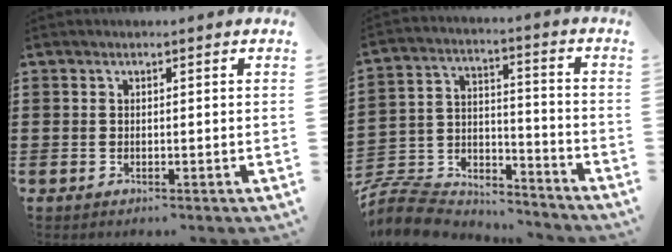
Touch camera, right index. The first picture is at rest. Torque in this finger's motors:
{"motor_torque": [-1.00, 1.05, -1.05, -0.21]}